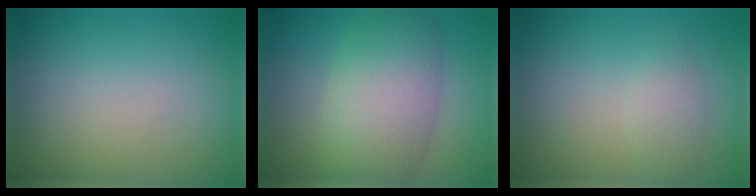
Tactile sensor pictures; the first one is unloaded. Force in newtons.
{"total": 8.0, "press": 8.0, "slide": 0.6}
{"total": 1.6, "press": 1.6, "slide": 0.1}